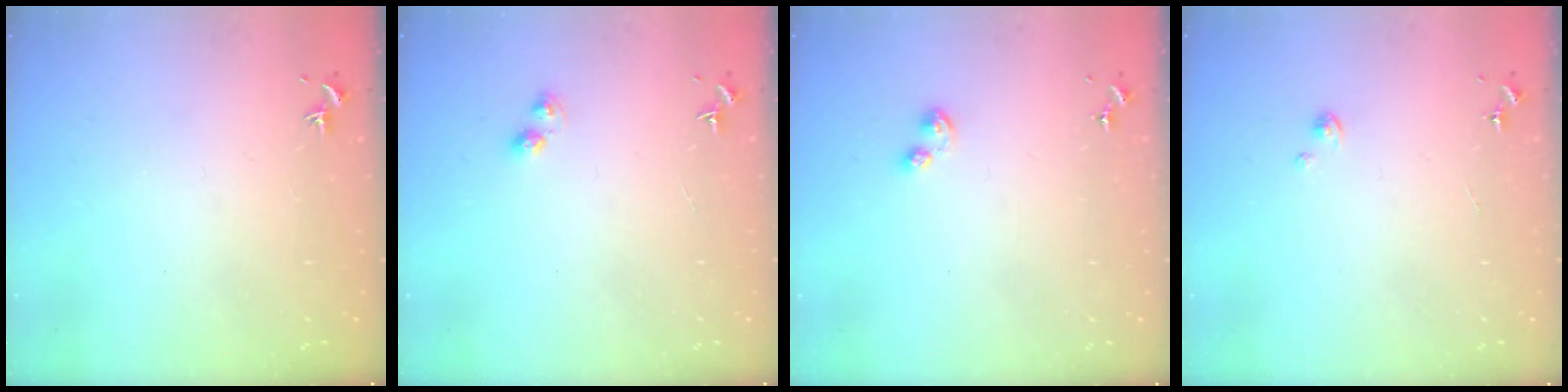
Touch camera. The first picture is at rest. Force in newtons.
{"total": 3.4, "press": 3.3, "slide": 0.5}
{"total": 5.6, "press": 5.6, "slide": 0.5}
{"total": 1.0, "press": 1.0, "slide": 0.1}